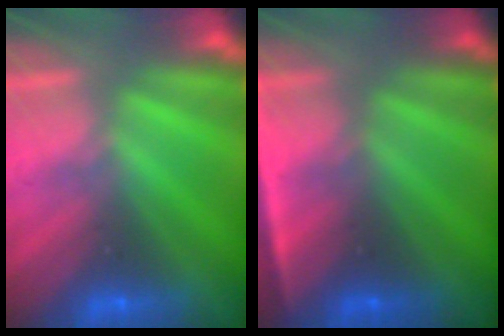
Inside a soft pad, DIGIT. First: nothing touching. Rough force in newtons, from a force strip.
{"total": 4.5}